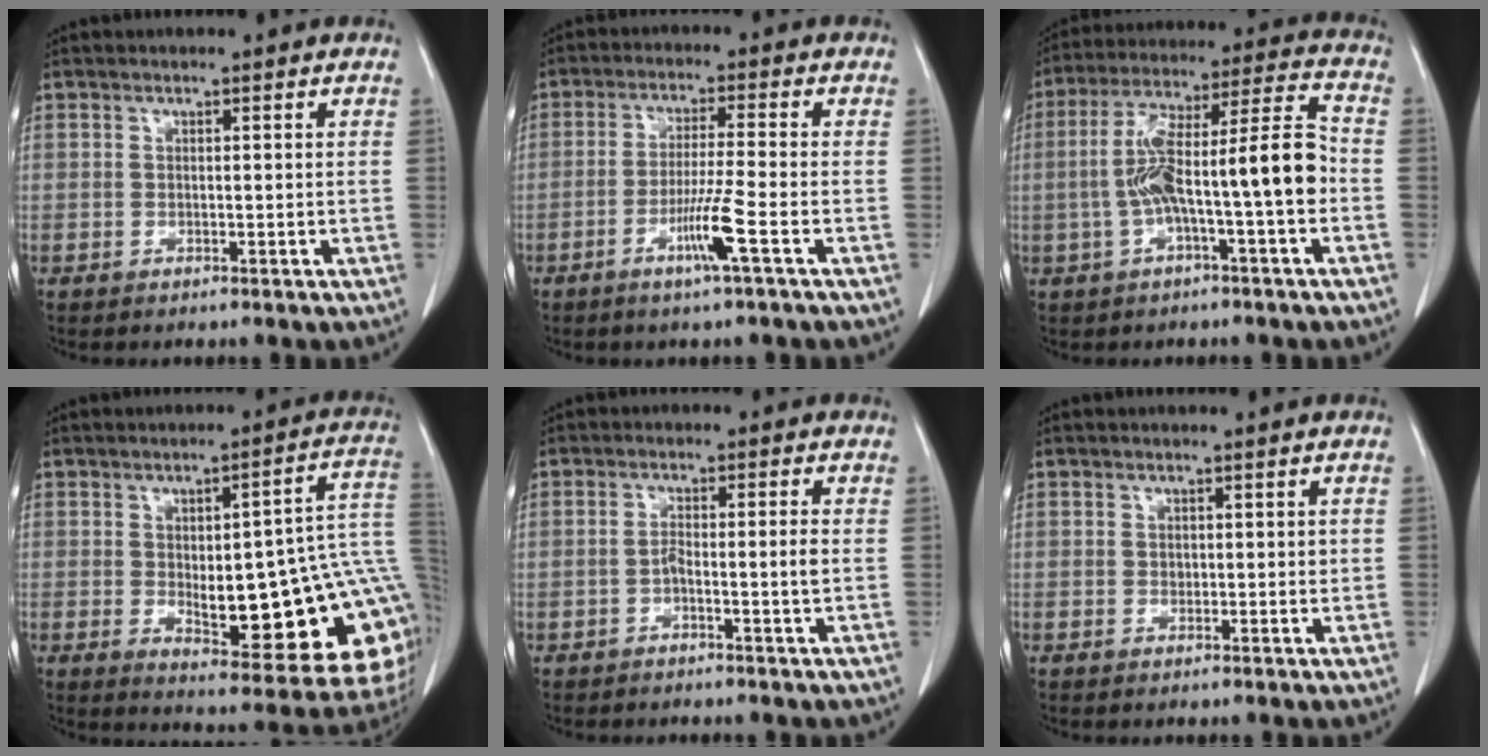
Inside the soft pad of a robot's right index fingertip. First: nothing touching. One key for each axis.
{"total": 6.4, "fx": -2.8, "fy": -1.0, "fz": 5.6, "tx": -0.107, "ty": -0.012, "tz": -0.057}
{"total": 14.1, "fx": -2.6, "fy": 1.3, "fz": 13.8, "tx": -0.244, "ty": 0.038, "tz": -0.042}
{"total": 22.8, "fx": -1.7, "fy": 5.9, "fz": 22.0, "tx": -0.203, "ty": 0.018, "tz": -0.002}
{"total": 2.8, "fx": -1.0, "fy": -0.1, "fz": 2.6, "tx": -0.045, "ty": 0.005, "tz": -0.018}
{"total": 1.0, "fx": 0.2, "fy": 0.8, "fz": 0.6, "tx": -0.007, "ty": 0.000, "tz": 0.003}